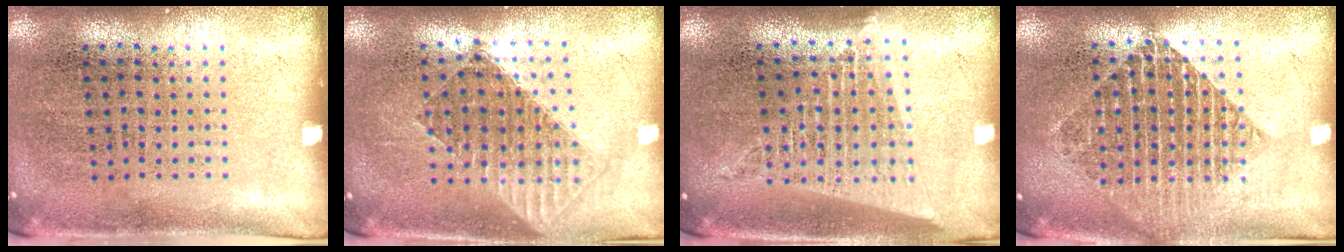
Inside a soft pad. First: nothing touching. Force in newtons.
{"total": 1.6, "press": 1.3, "slide": 0.9}
{"total": 1.7, "press": 1.6, "slide": 0.8}
{"total": 1.8, "press": 1.6, "slide": 1.0}